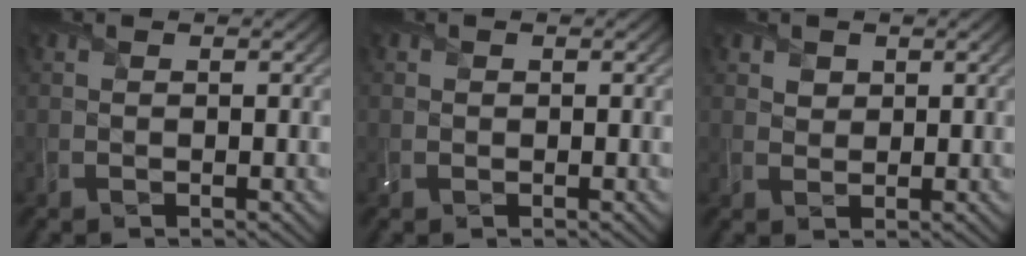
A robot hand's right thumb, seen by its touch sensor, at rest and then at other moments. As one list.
[{"total": 0.5, "force": [0.0, 0.5, 0.1], "torque": [-0.001, -0.003, -0.002]}, {"total": 1.1, "force": [0.8, 0.6, 0.4], "torque": [-0.011, -0.001, 0.016]}]